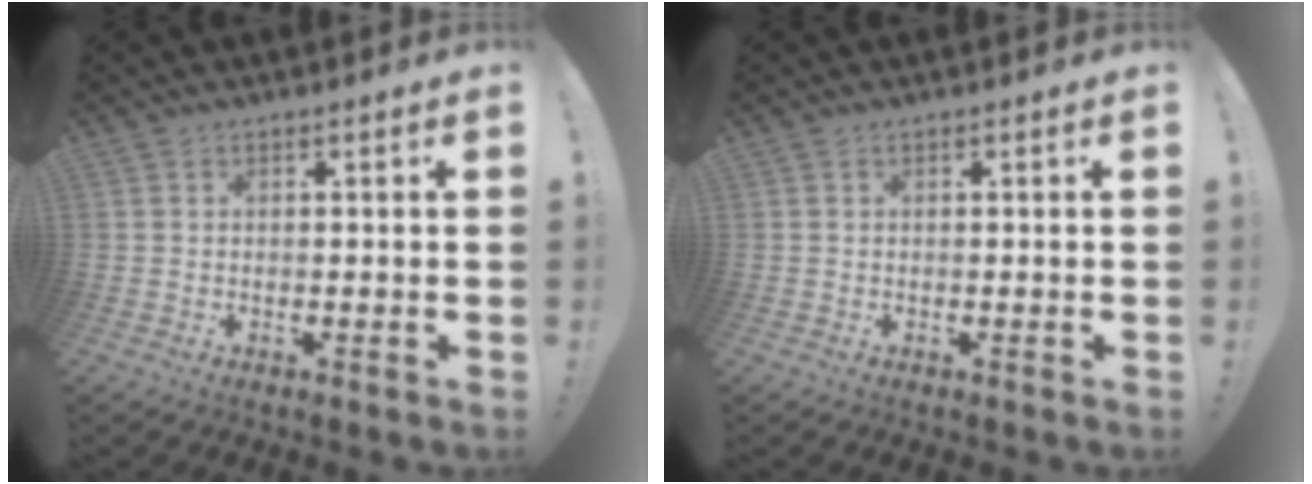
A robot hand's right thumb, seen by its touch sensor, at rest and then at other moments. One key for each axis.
{"total": 0.0}